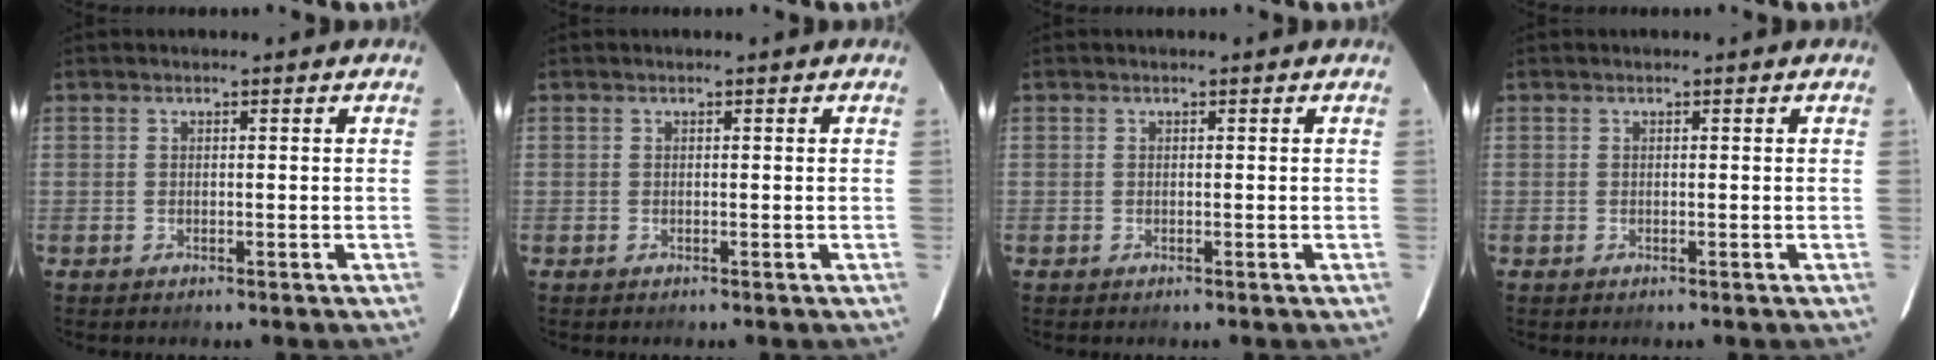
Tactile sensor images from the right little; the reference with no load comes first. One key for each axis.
{"total": 0.0}
{"total": 0.0}
{"total": 0.0}